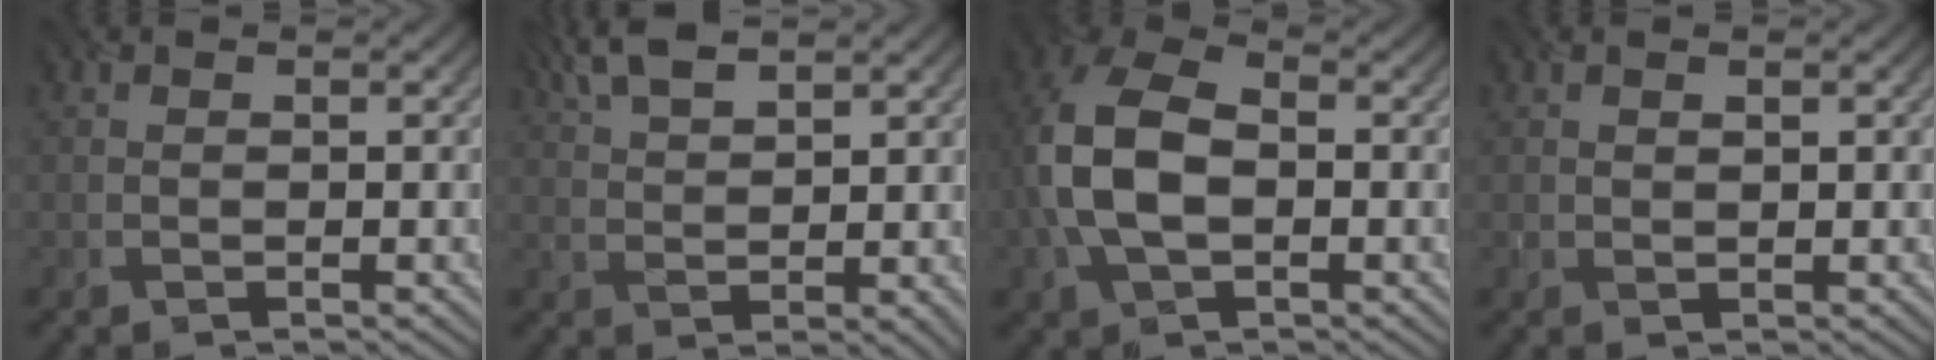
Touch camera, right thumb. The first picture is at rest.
{"total": 5.6, "force": [3.9, 1.5, 3.7], "torque": [-0.069, 0.020, 0.079]}
{"total": 8.9, "force": [-0.5, 5.9, 6.7], "torque": [-0.164, 0.011, -0.017]}
{"total": 0.6, "force": [0.5, 0.4, -0.2], "torque": [0.001, 0.002, 0.013]}